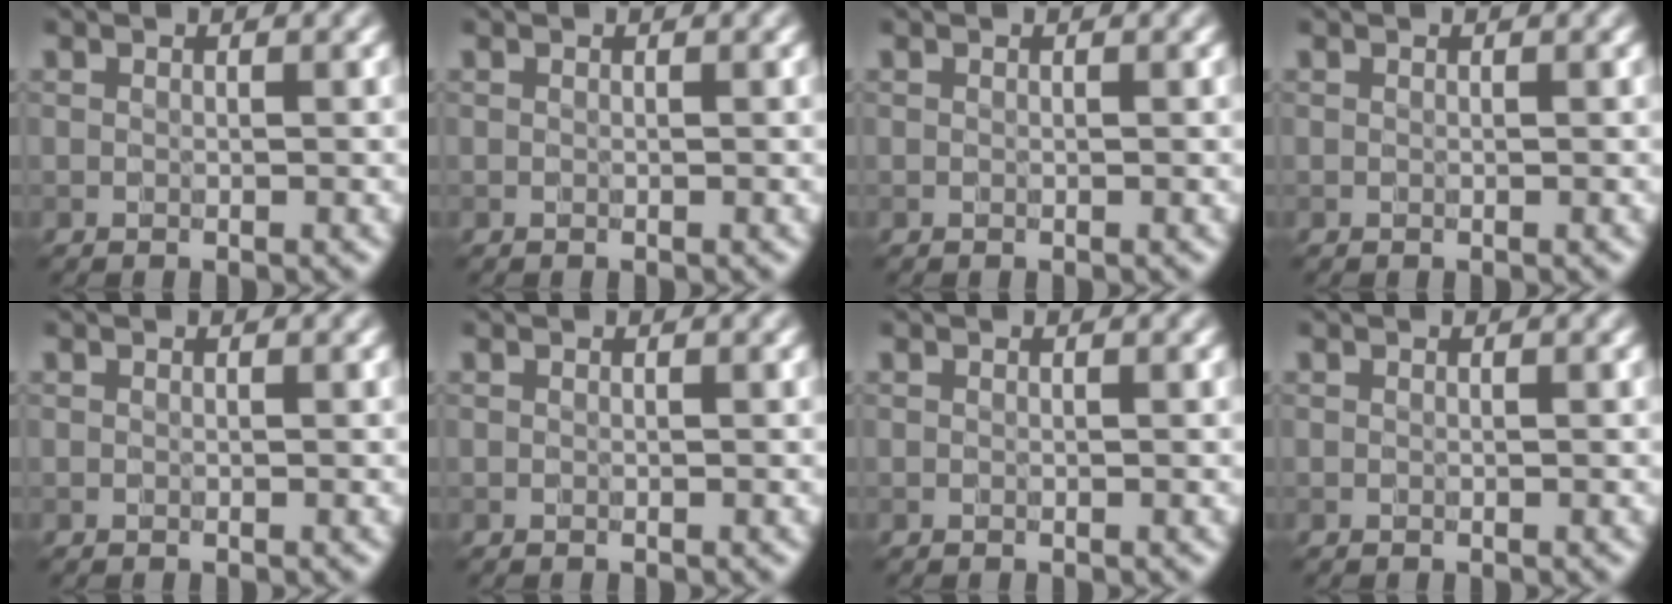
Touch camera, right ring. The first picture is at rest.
{"total": 0.0}
{"total": 0.0}
{"total": 0.0}
{"total": 0.0}
{"total": 0.0}
{"total": 0.0}
{"total": 0.0}